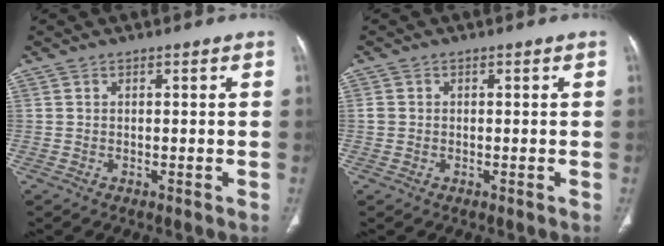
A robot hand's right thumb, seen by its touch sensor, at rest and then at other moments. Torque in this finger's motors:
{"motor_torque": [0.07, -0.12, -0.19, 0.03, -0.02]}